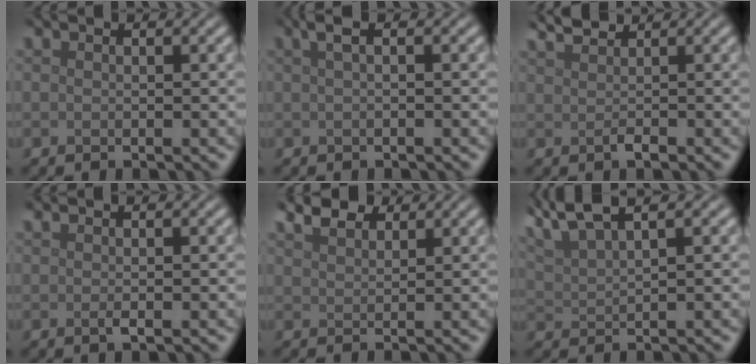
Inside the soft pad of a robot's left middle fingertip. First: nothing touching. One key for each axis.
{"total": 1.7, "fx": 0.5, "fy": 0.5, "fz": 1.6, "tx": -0.027, "ty": 0.011, "tz": 0.007}
{"total": 1.6, "fx": 1.0, "fy": 0.5, "fz": 1.2, "tx": -0.025, "ty": 0.002, "tz": 0.020}
{"total": 1.0, "fx": 0.2, "fy": 0.3, "fz": 0.9, "tx": -0.018, "ty": 0.005, "tz": 0.002}
{"total": 2.4, "fx": 2.2, "fy": 0.7, "fz": 0.9, "tx": -0.022, "ty": 0.006, "tz": 0.037}
{"total": 5.3, "fx": 4.2, "fy": 1.0, "fz": 3.0, "tx": -0.064, "ty": 0.022, "tz": 0.071}